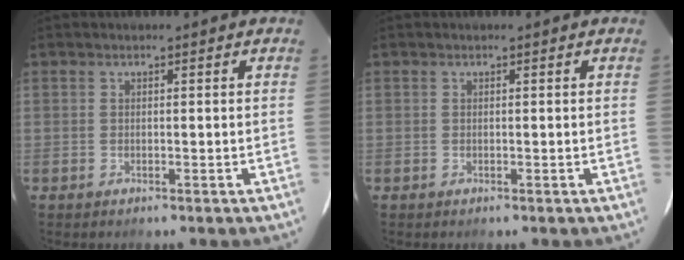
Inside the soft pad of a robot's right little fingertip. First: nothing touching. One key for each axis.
{"total": 0.0}